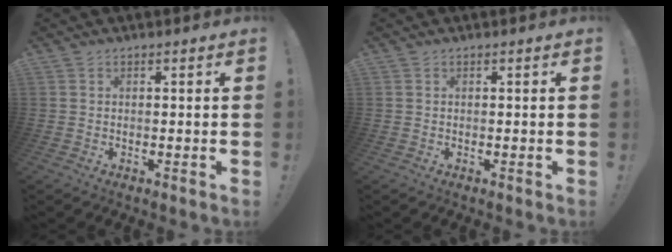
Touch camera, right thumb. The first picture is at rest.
{"total": 0.0}